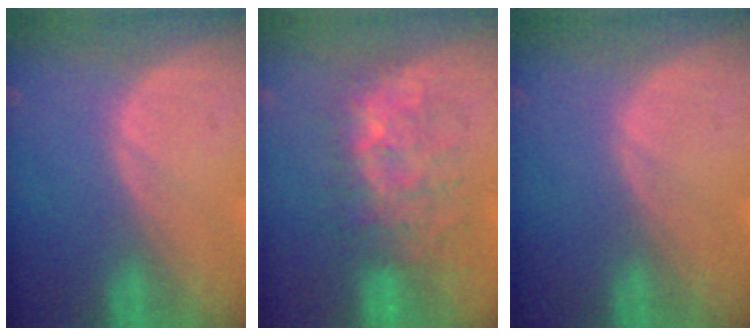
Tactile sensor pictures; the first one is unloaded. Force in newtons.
{"total": 8.5, "press": 8.5, "slide": 0.3}
{"total": 0.0}